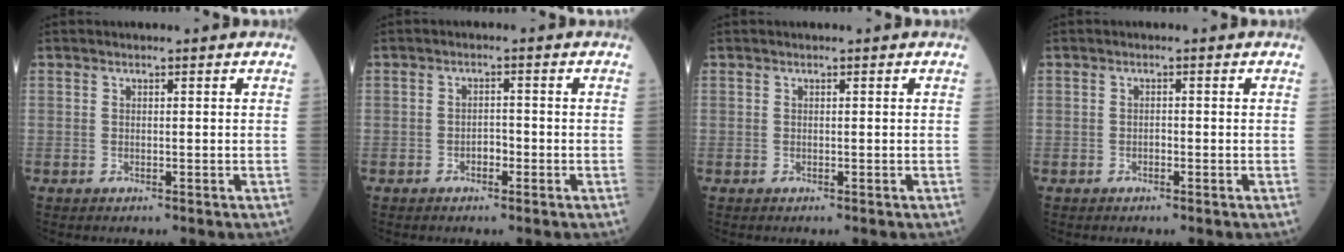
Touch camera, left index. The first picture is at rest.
{"total": 1.7, "force": [-0.9, 0.9, 1.2], "torque": [-0.015, 0.005, -0.017]}
{"total": 0.0}
{"total": 0.6, "force": [-0.3, 0.3, 0.4], "torque": [-0.005, 0.002, -0.008]}